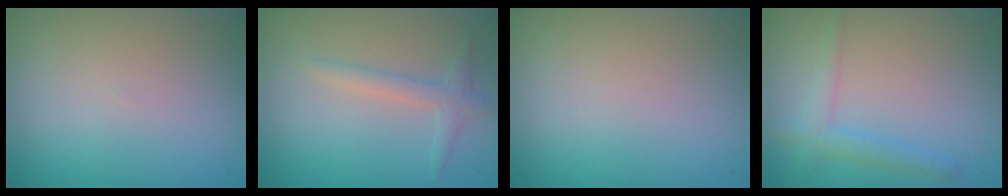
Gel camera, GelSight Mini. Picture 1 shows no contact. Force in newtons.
{"total": 1.7, "press": 1.7, "slide": 0.1}
{"total": 0.0}
{"total": 2.2, "press": 2.2, "slide": 0.0}